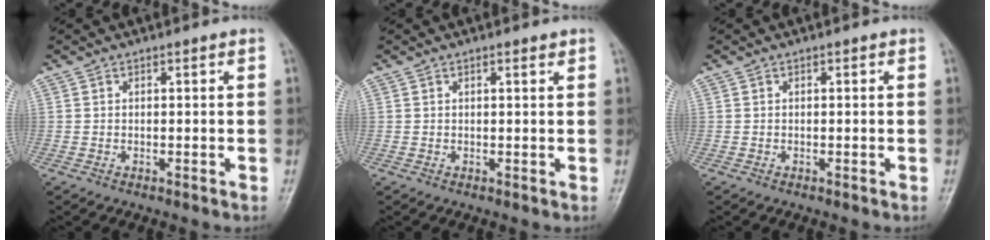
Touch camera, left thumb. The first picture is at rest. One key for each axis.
{"total": 0.9, "fx": 0.6, "fy": 0.3, "fz": 0.7, "tx": -0.011, "ty": 0.000, "tz": 0.007}
{"total": 0.0}